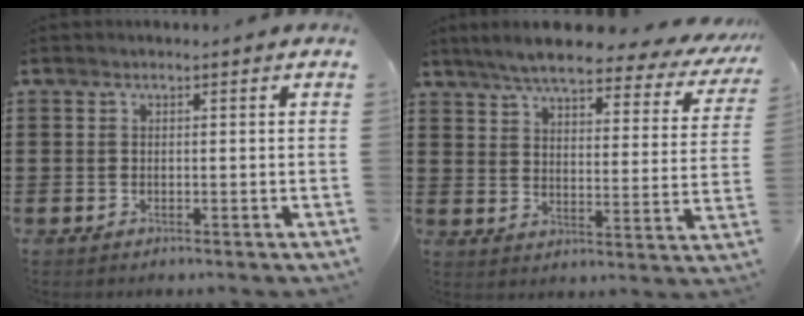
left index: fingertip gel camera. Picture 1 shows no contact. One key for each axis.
{"total": 6.7, "fx": 6.0, "fy": 0.8, "fz": 2.9, "tx": -0.076, "ty": -0.035, "tz": 0.099}